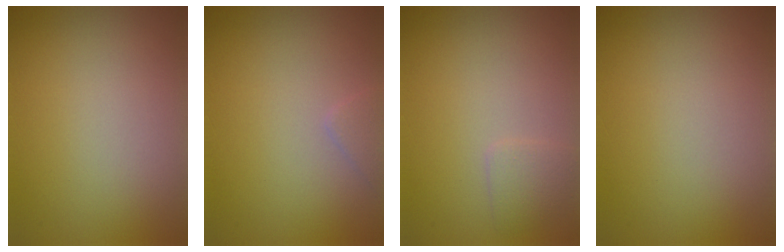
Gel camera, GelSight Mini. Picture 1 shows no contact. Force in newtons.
{"total": 1.0, "press": 1.0, "slide": 0.1}
{"total": 1.3, "press": 1.3, "slide": 0.0}
{"total": 0.0}